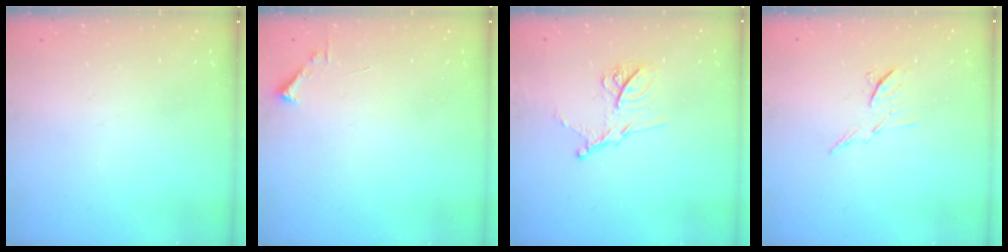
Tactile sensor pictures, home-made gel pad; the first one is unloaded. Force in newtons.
{"total": 1.7, "press": 1.7, "slide": 0.2}
{"total": 12.6, "press": 12.5, "slide": 0.9}
{"total": 6.8, "press": 6.8, "slide": 0.5}